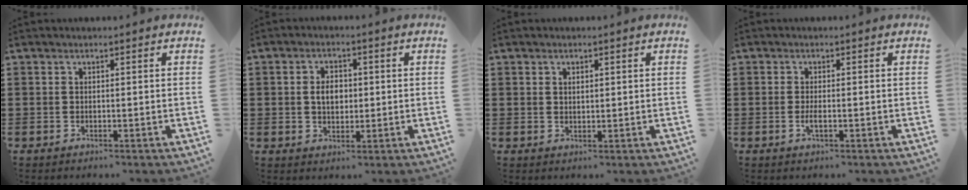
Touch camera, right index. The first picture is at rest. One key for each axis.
{"total": 3.7, "fx": 0.2, "fy": 2.4, "fz": 2.8, "tx": -0.043, "ty": 0.003, "tz": -0.003}
{"total": 1.0, "fx": 0.6, "fy": 0.6, "fz": 0.5, "tx": -0.012, "ty": 0.003, "tz": 0.011}
{"total": 1.5, "fx": -0.6, "fy": 0.3, "fz": 1.3, "tx": -0.031, "ty": -0.004, "tz": -0.013}